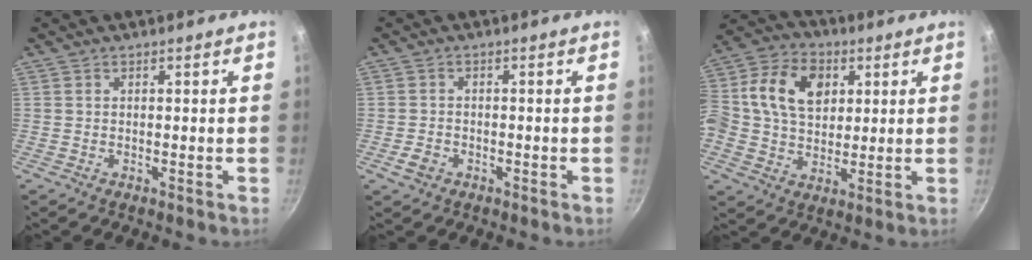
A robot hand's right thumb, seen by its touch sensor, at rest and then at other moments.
{"total": 2.9, "force": [-1.4, 2.1, 1.3], "torque": [-0.023, 0.015, -0.024]}
{"total": 17.9, "force": [4.1, 13.0, 11.5], "torque": [-0.199, 0.021, 0.057]}